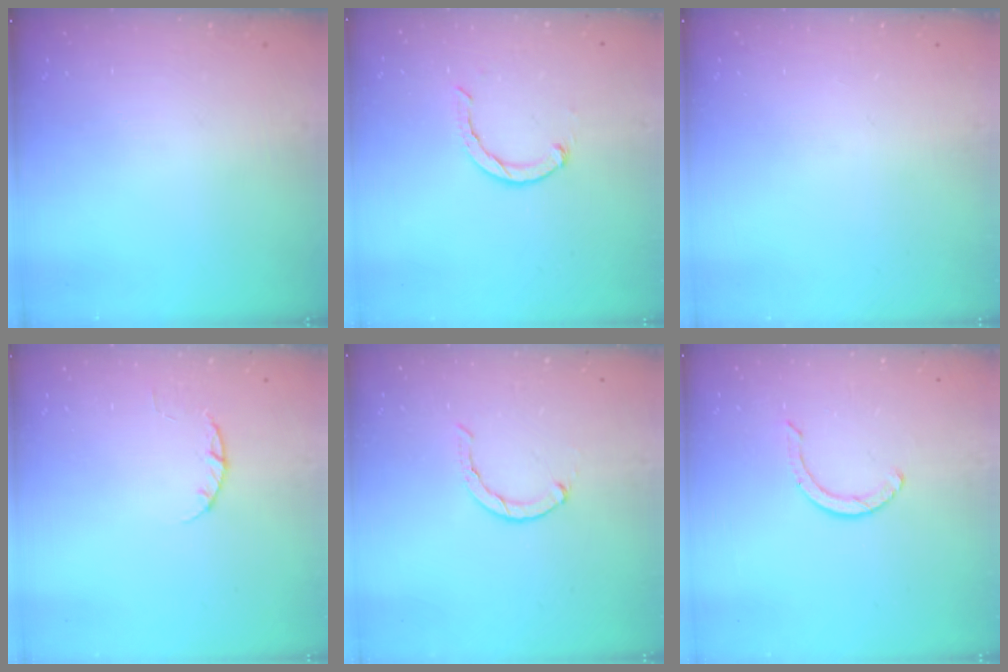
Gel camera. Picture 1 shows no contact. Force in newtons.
{"total": 1.9, "press": 1.9, "slide": 0.3}
{"total": 0.0}
{"total": 2.4, "press": 2.3, "slide": 0.4}
{"total": 0.7, "press": 0.6, "slide": 0.2}
{"total": 3.1, "press": 3.1, "slide": 0.1}